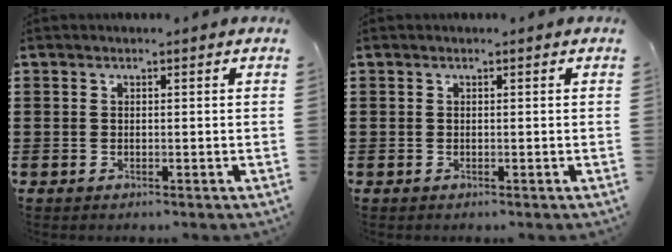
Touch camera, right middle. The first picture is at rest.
{"total": 0.0}